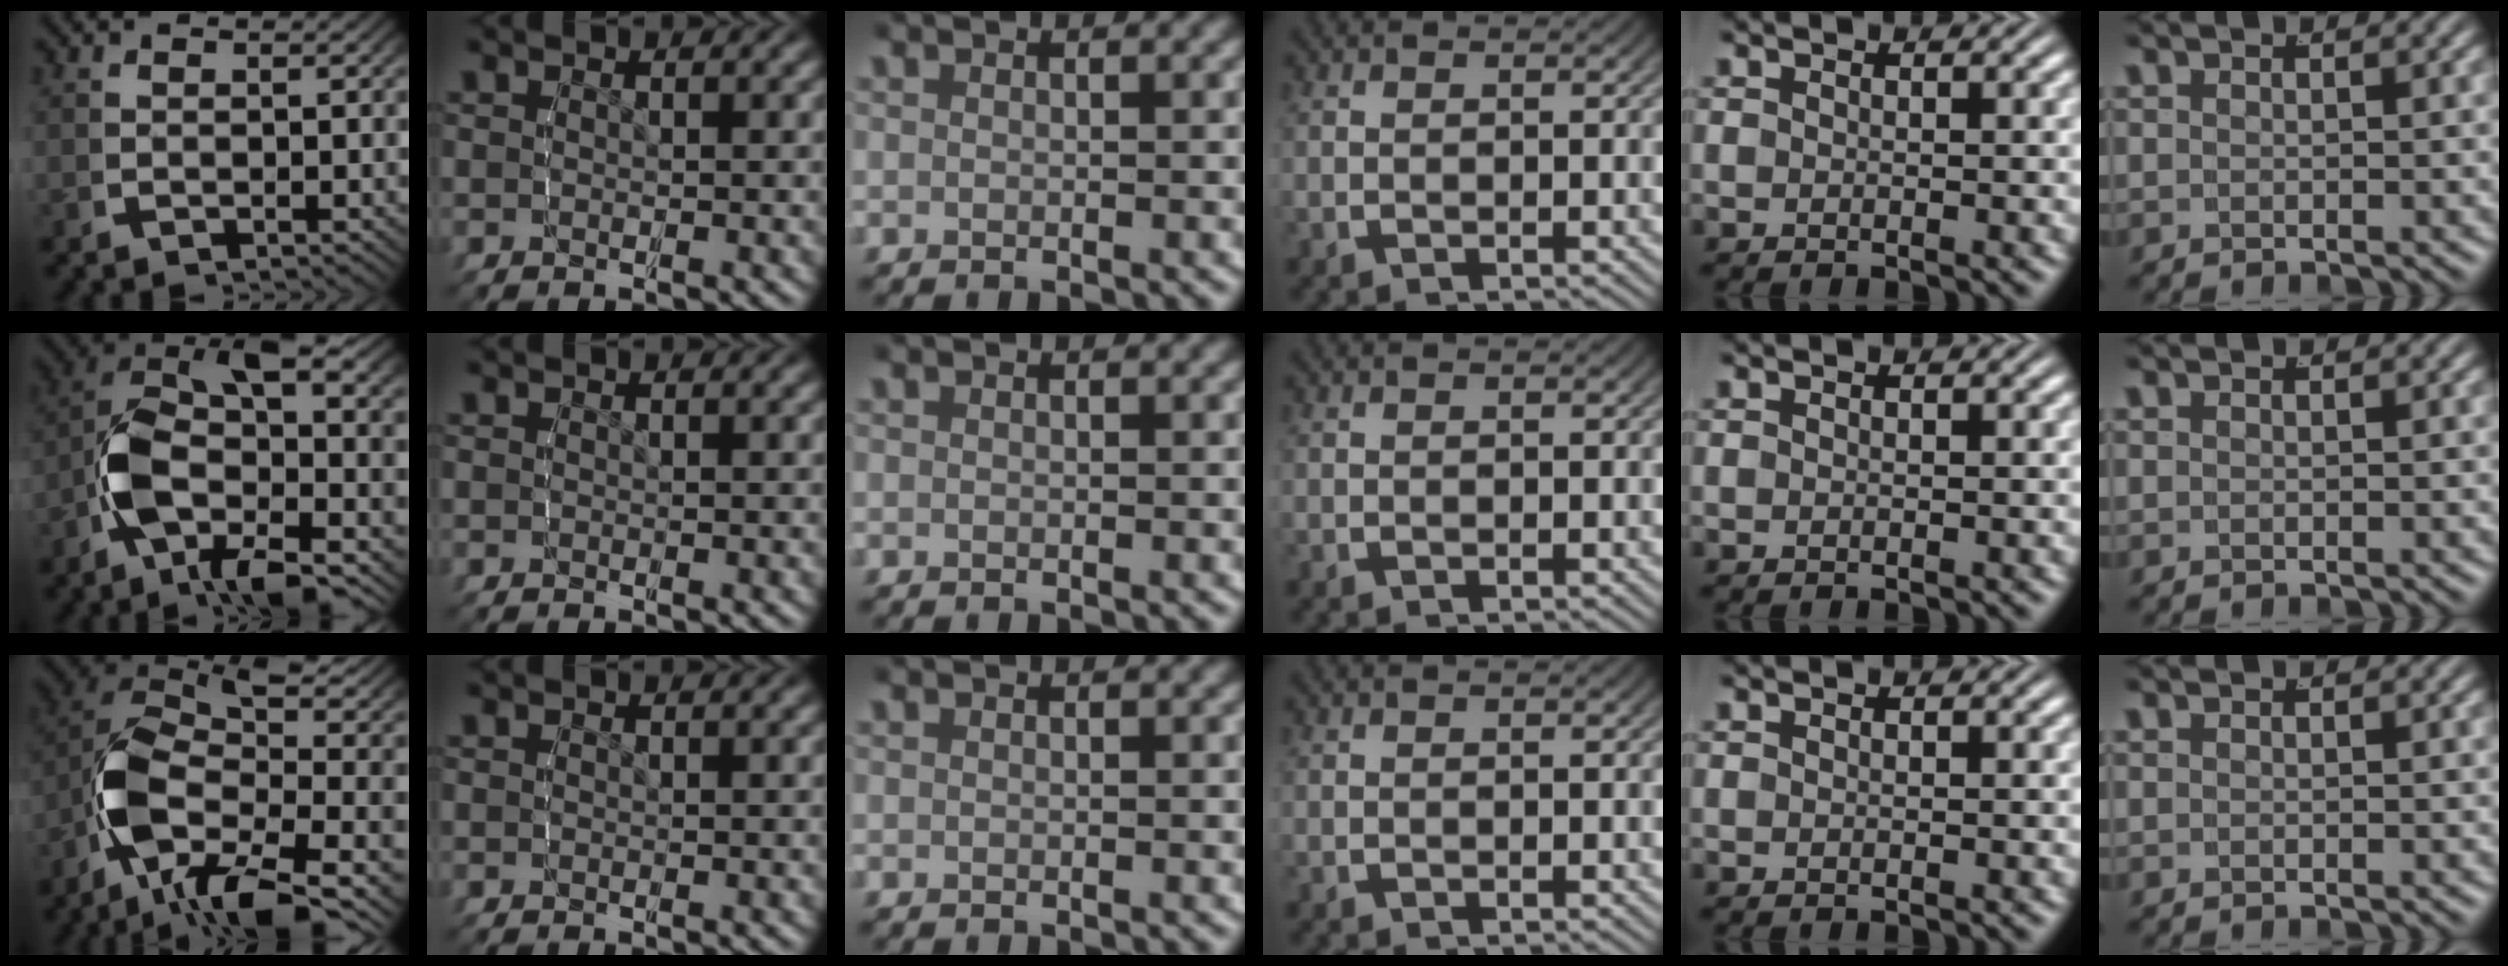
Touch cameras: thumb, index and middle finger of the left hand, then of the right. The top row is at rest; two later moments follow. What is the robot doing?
{"motion": "lift_and_place", "object": "glasses"}